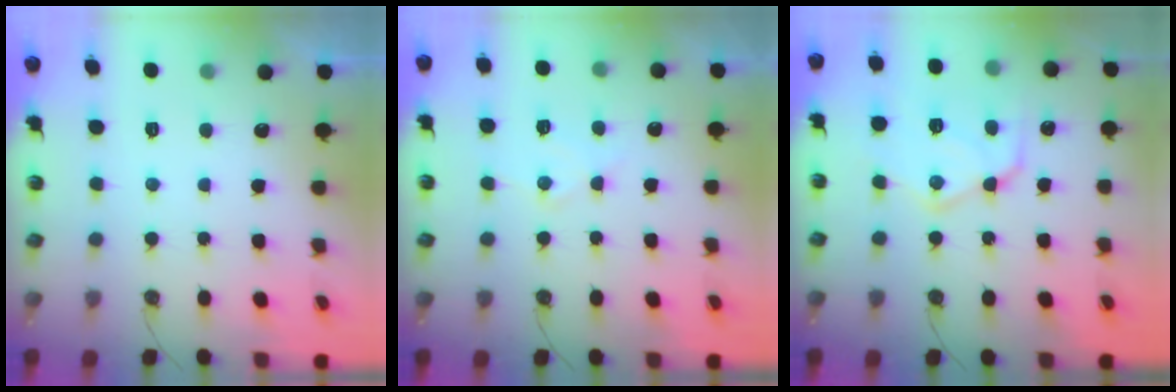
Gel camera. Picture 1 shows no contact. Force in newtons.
{"total": 8.4, "press": 8.4, "slide": 0.6}
{"total": 15.3, "press": 15.3, "slide": 1.4}